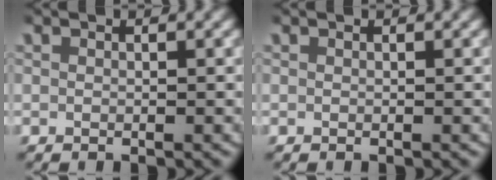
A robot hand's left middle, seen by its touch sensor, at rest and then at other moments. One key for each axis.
{"total": 0.0}